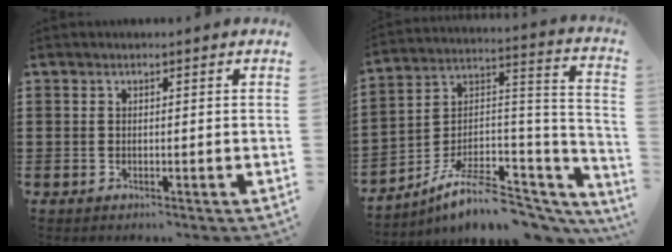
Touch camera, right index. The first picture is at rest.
{"total": 9.3, "force": [-6.6, 3.8, 5.4], "torque": [-0.106, 0.015, -0.127]}